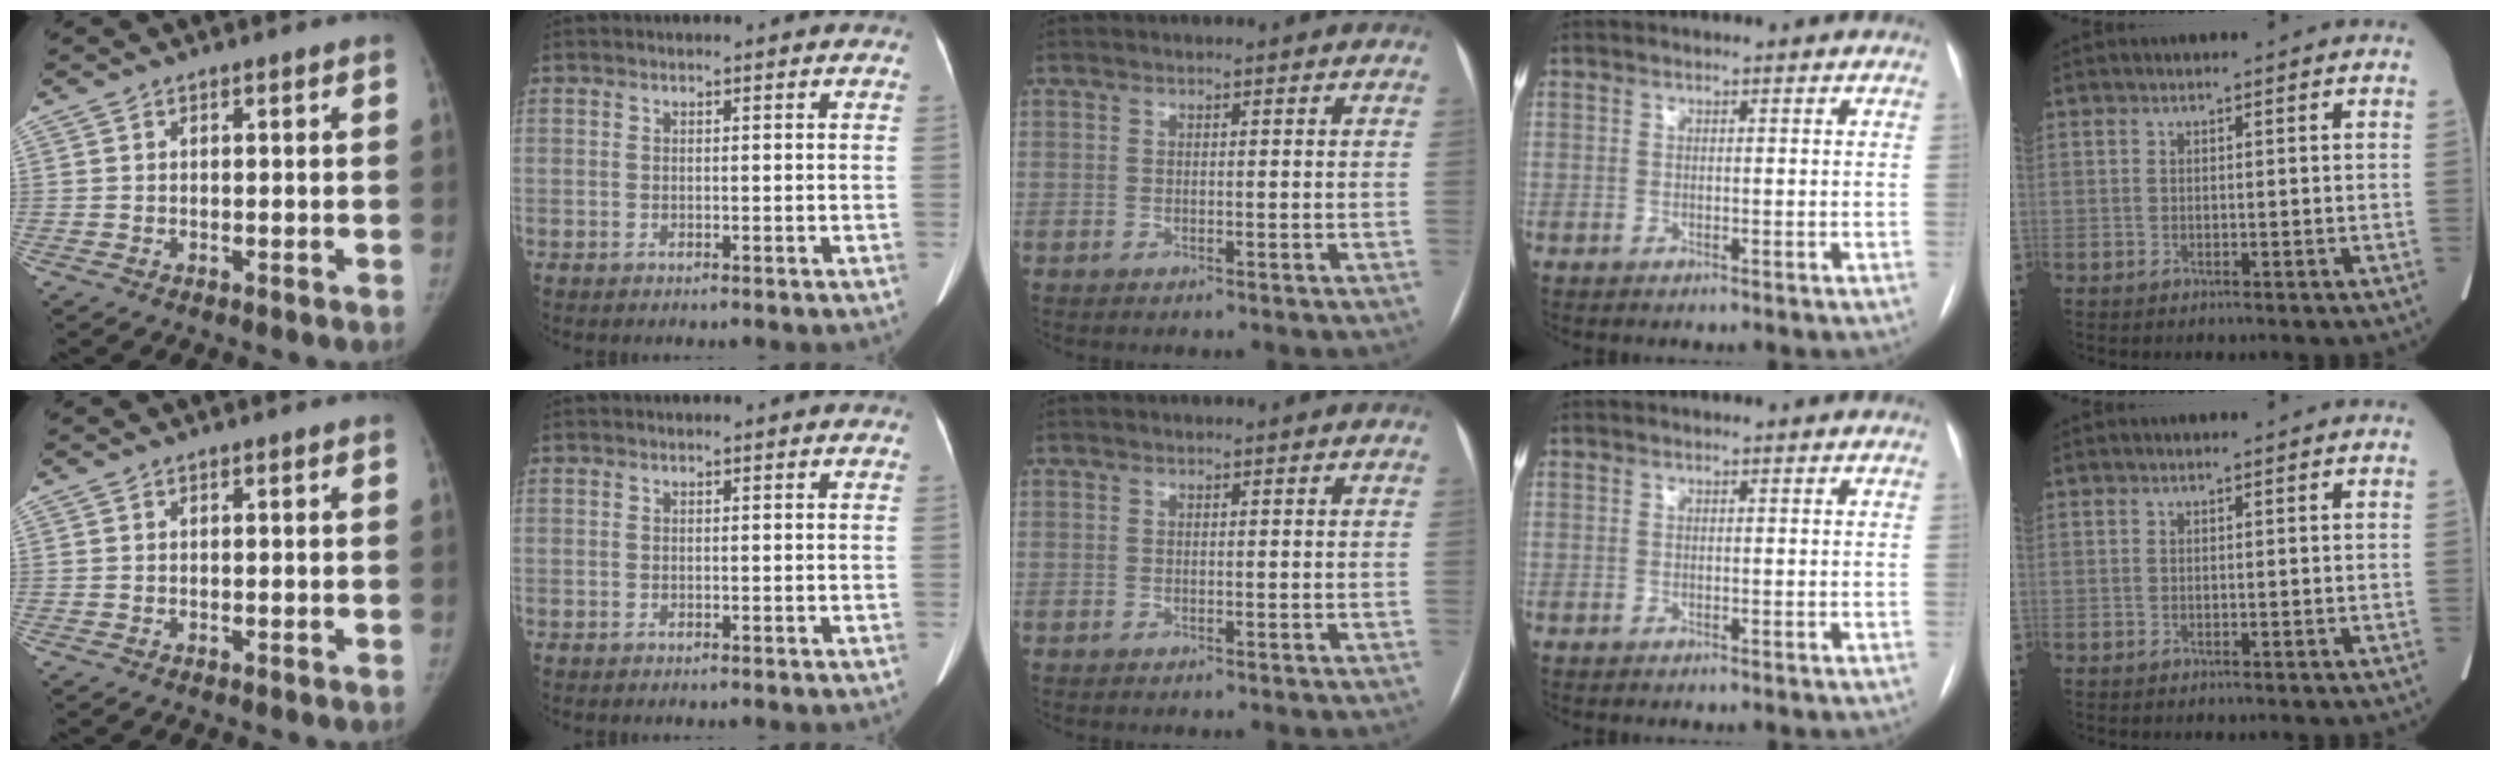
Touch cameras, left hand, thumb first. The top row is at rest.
{}